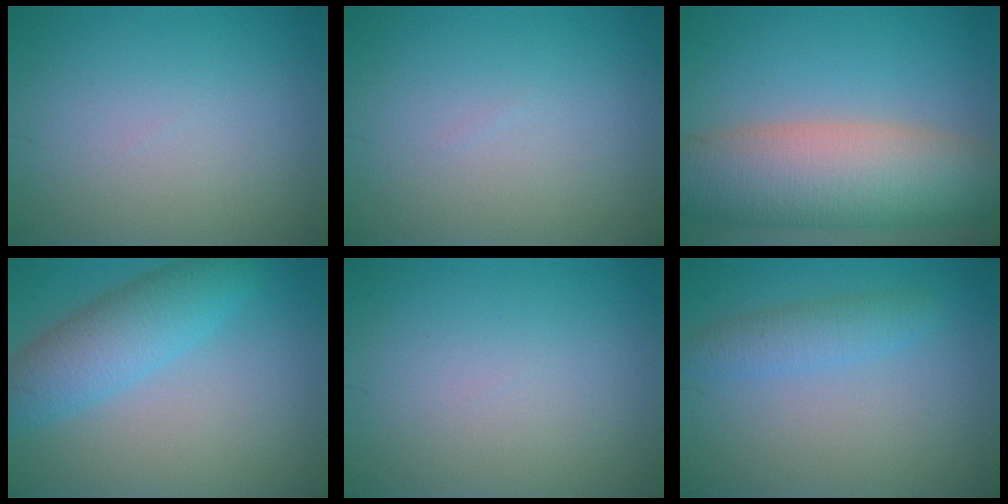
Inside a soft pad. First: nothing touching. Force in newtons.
{"total": 0.0}
{"total": 10.6, "press": 10.6, "slide": 0.8}
{"total": 5.3, "press": 5.3, "slide": 0.2}
{"total": 0.0}
{"total": 2.4, "press": 2.4, "slide": 0.1}